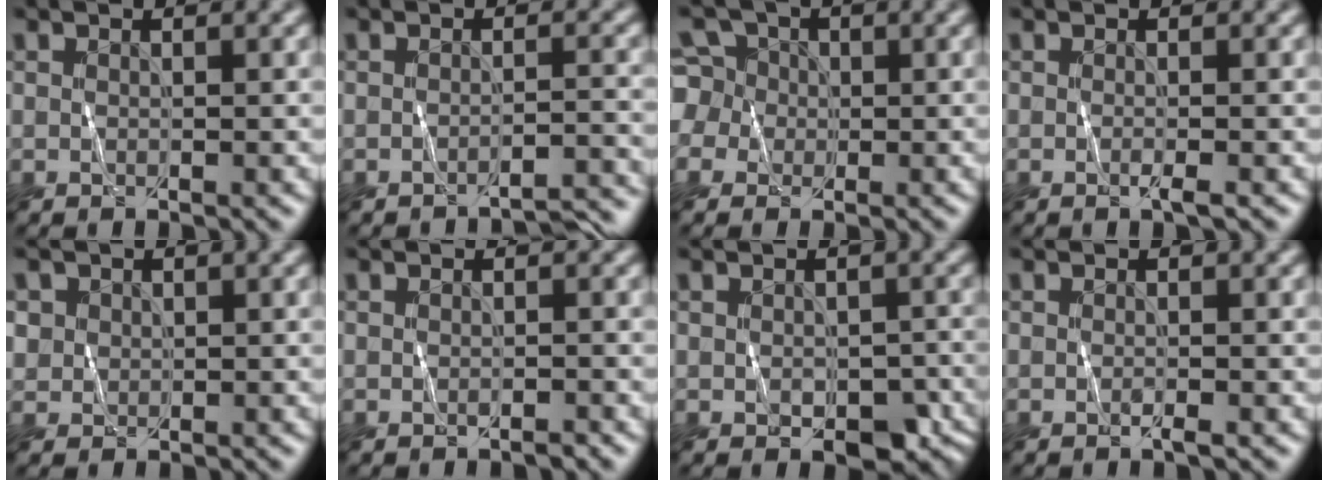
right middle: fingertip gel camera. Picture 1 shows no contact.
{"total": 3.1, "force": [-2.9, 0.3, 0.9], "torque": [-0.002, 0.007, -0.041]}
{"total": 5.2, "force": [0.0, 4.9, 1.6], "torque": [-0.032, 0.038, -0.027]}
{"total": 0.9, "force": [-0.1, 0.1, 0.9], "torque": [-0.016, -0.003, -0.003]}
{"total": 1.4, "force": [0.5, 1.3, 0.2], "torque": [-0.002, -0.004, 0.023]}
{"total": 0.5, "force": [-0.3, 0.1, 0.4], "torque": [-0.005, 0.003, -0.004]}
{"total": 3.4, "force": [-0.9, 2.3, 2.4], "torque": [-0.031, -0.011, -0.007]}
{"total": 0.6, "force": [-0.1, 0.1, 0.6], "torque": [-0.011, 0.000, -0.003]}